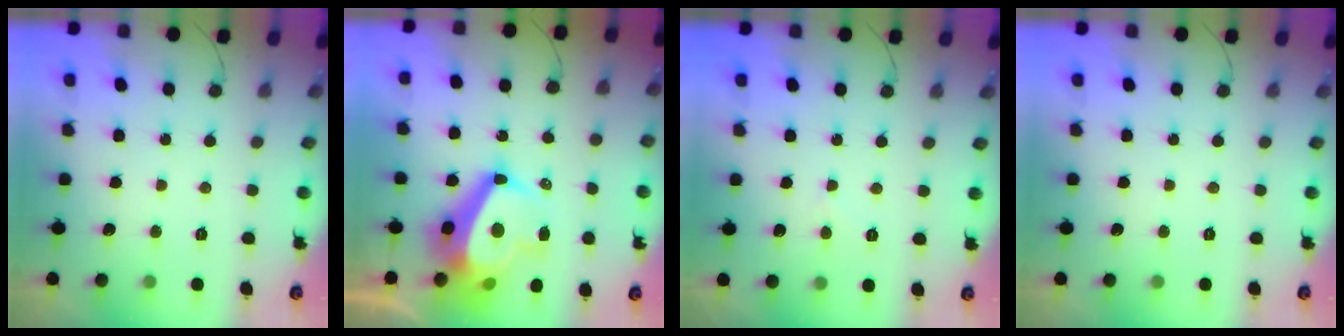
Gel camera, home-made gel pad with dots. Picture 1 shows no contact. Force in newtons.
{"total": 13.9, "press": 13.4, "slide": 3.8}
{"total": 2.3, "press": 2.3, "slide": 0.3}
{"total": 0.0}